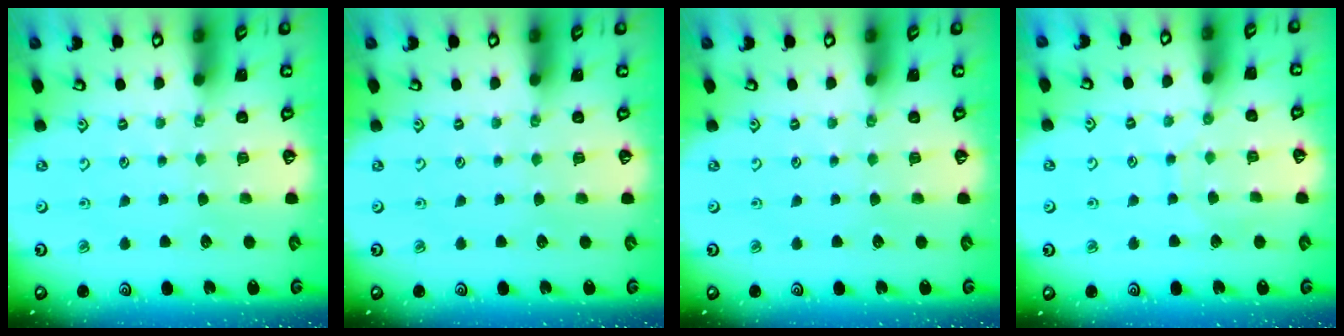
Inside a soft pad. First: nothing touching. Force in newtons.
{"total": 0.0}
{"total": 0.0}
{"total": 4.2, "press": 4.2, "slide": 0.3}